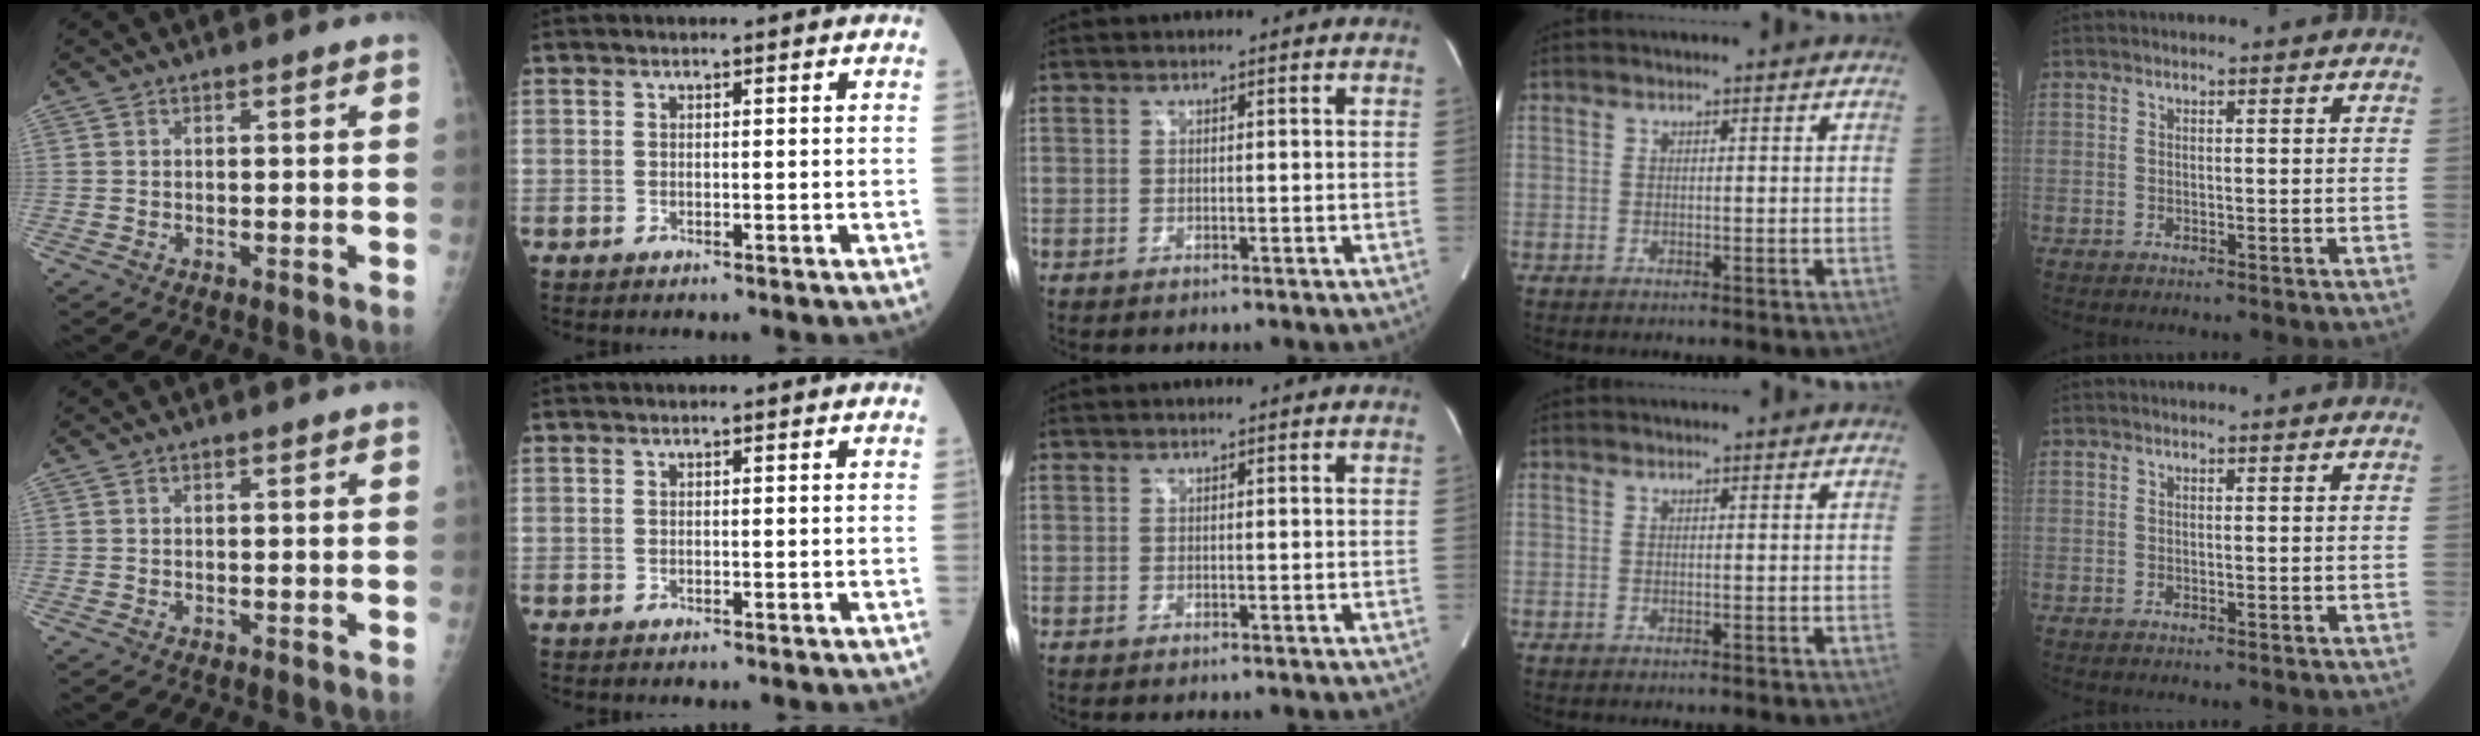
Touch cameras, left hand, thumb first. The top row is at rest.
{}